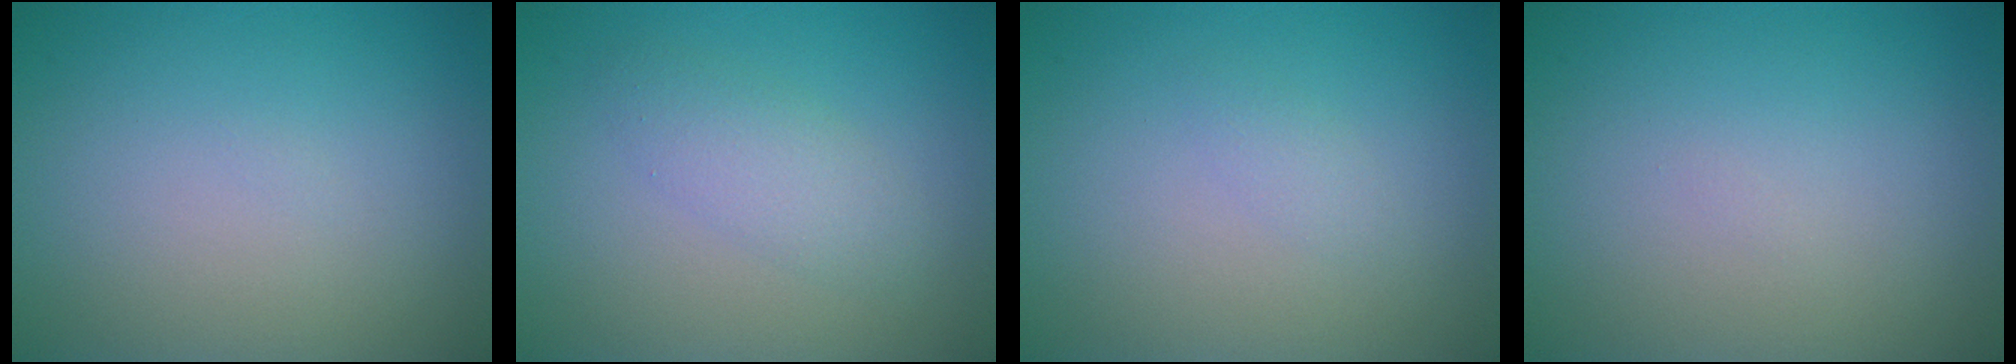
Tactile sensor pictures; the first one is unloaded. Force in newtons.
{"total": 2.3, "press": 2.3, "slide": 0.2}
{"total": 0.9, "press": 0.9, "slide": 0.0}
{"total": 0.0}